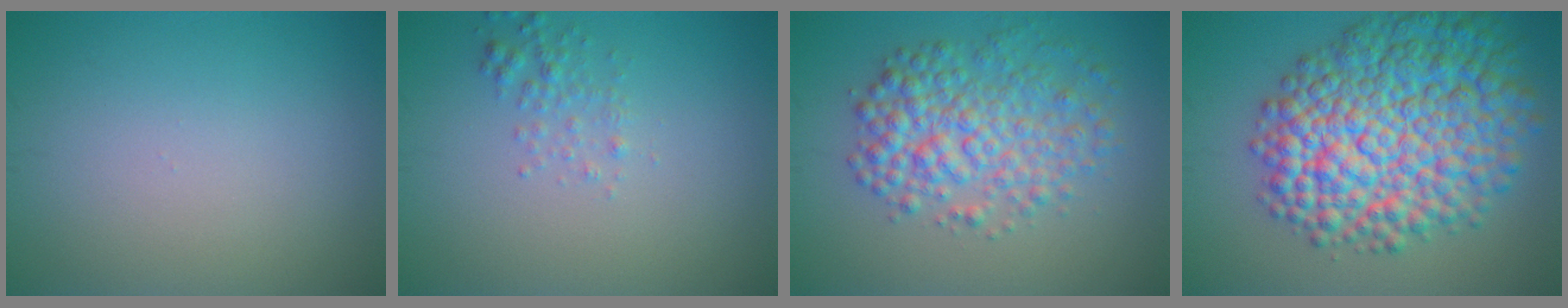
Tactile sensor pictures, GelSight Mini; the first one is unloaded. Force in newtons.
{"total": 1.6, "press": 1.5, "slide": 0.2}
{"total": 5.8, "press": 5.8, "slide": 0.1}
{"total": 12.9, "press": 12.9, "slide": 0.3}